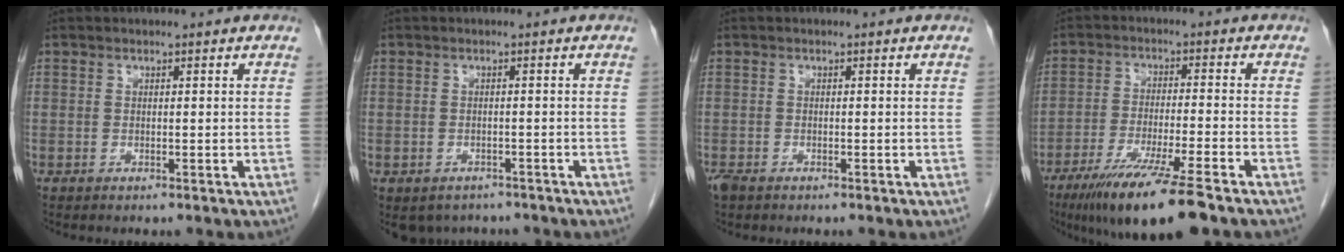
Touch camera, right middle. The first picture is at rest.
{"total": 5.0, "force": [-4.0, 2.8, 0.6], "torque": [0.002, 0.006, -0.051]}
{"total": 1.7, "force": [-1.3, 0.8, 0.8], "torque": [-0.021, -0.003, -0.021]}
{"total": 12.6, "force": [-8.7, 0.0, 9.1], "torque": [-0.157, -0.037, -0.144]}